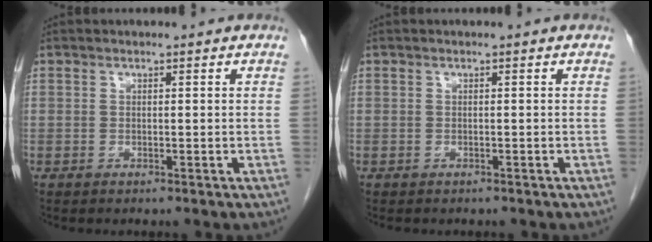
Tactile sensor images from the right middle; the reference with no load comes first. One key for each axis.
{"total": 1.1, "fx": -0.9, "fy": 0.5, "fz": 0.3, "tx": -0.012, "ty": 0.000, "tz": -0.012}